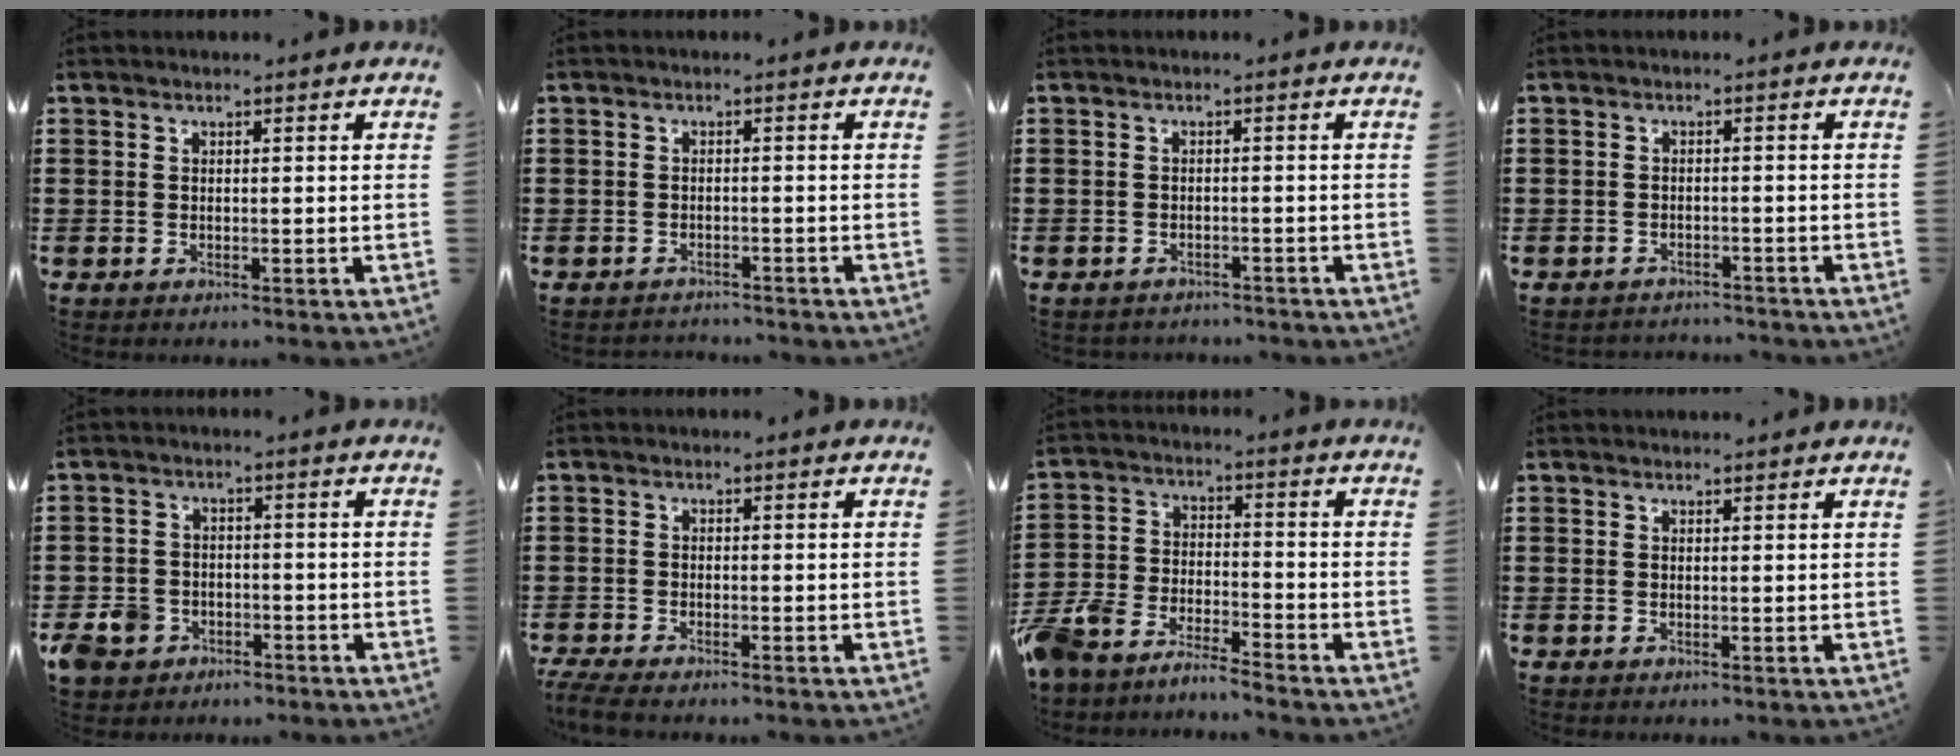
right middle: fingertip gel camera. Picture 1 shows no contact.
{"total": 1.5, "force": [-1.4, 0.2, -0.2], "torque": [-0.001, 0.003, -0.033]}
{"total": 1.4, "force": [-1.4, 0.3, -0.1], "torque": [-0.004, 0.001, -0.032]}
{"total": 1.9, "force": [-1.9, 0.4, -0.3], "torque": [-0.001, 0.002, -0.044]}
{"total": 4.4, "force": [-3.0, 2.9, 1.2], "torque": [-0.047, 0.001, -0.065]}
{"total": 2.0, "force": [-1.8, 0.1, 0.8], "torque": [-0.021, -0.001, -0.037]}
{"total": 6.9, "force": [-6.8, 0.3, 0.7], "torque": [-0.040, 0.001, -0.144]}
{"total": 0.7, "force": [0.7, -0.1, 0.1], "torque": [-0.003, 0.000, 0.013]}